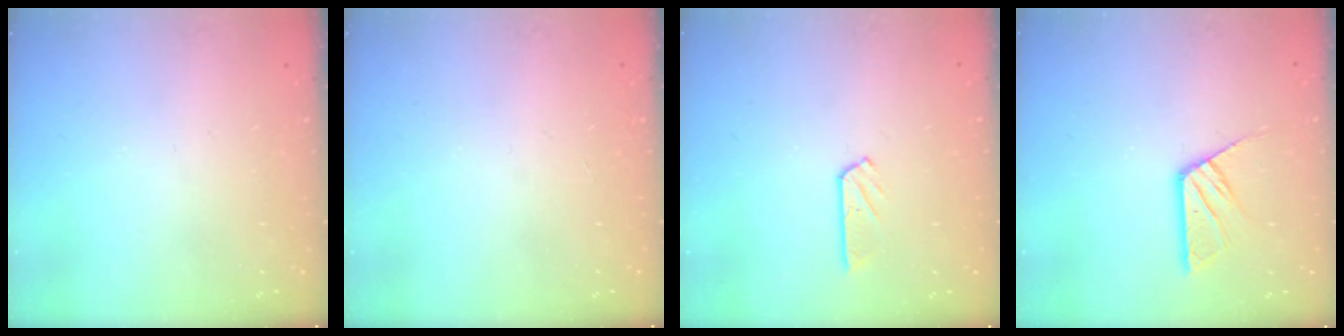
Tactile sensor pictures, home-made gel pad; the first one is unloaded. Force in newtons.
{"total": 0.0}
{"total": 4.2, "press": 4.2, "slide": 0.3}
{"total": 8.4, "press": 8.3, "slide": 0.5}